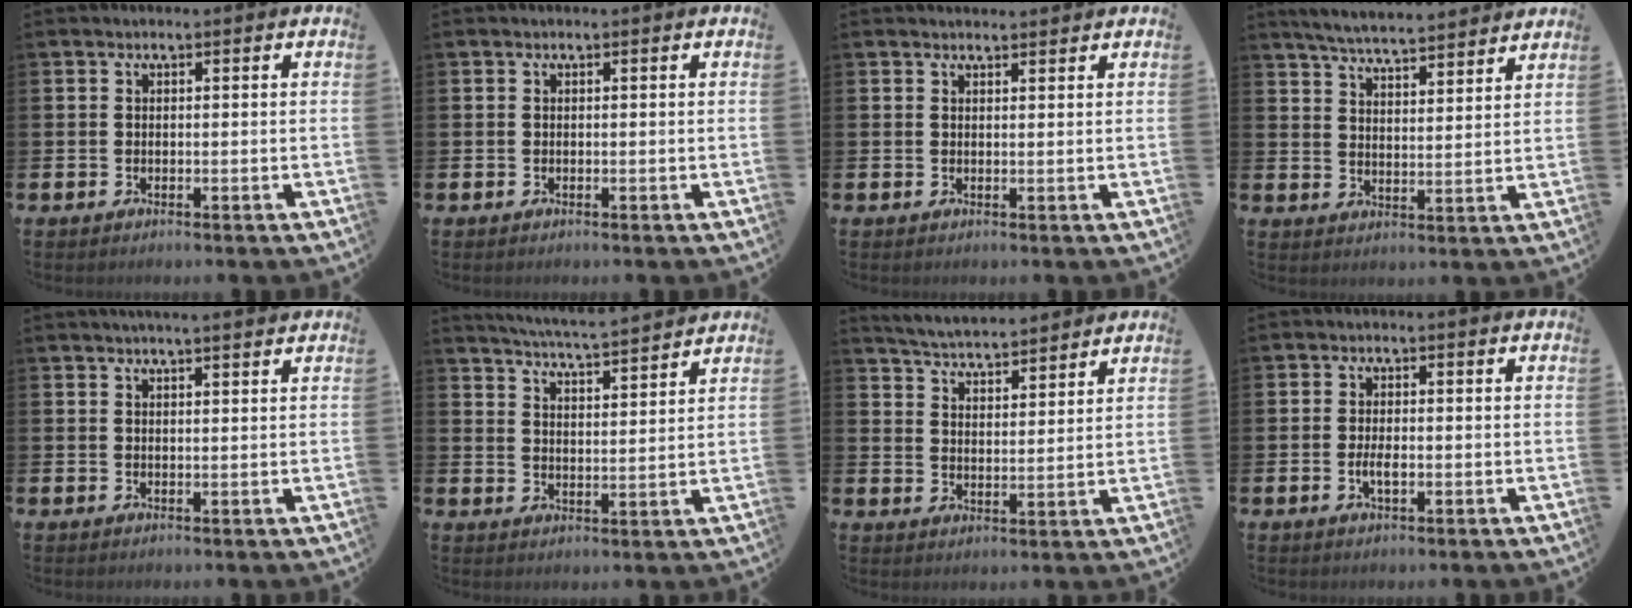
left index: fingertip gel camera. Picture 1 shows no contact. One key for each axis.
{"total": 0.0}
{"total": 1.3, "fx": 1.3, "fy": 0.1, "fz": 0.0, "tx": 0.005, "ty": -0.005, "tz": 0.022}
{"total": 5.6, "fx": 5.6, "fy": 0.1, "fz": 0.7, "tx": -0.031, "ty": -0.036, "tz": 0.098}
{"total": 2.3, "fx": 2.2, "fy": -0.2, "fz": 0.7, "tx": -0.009, "ty": -0.008, "tz": 0.039}
{"total": 5.3, "fx": 5.2, "fy": -0.5, "fz": 0.7, "tx": -0.037, "ty": -0.038, "tz": 0.091}
{"total": 5.0, "fx": 4.9, "fy": 0.2, "fz": 0.2, "tx": -0.027, "ty": -0.032, "tz": 0.088}
{"total": 2.0, "fx": -0.4, "fy": 0.8, "fz": 1.8, "tx": -0.032, "ty": -0.001, "tz": -0.008}